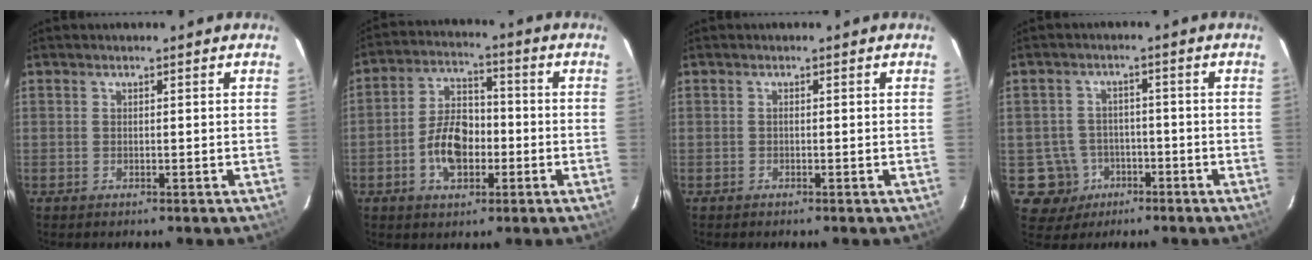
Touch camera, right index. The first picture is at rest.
{"total": 9.9, "force": [-3.0, 6.0, 7.2], "torque": [-0.141, 0.019, -0.047]}
{"total": 0.0}
{"total": 7.1, "force": [-2.8, 6.5, 0.3], "torque": [-0.023, 0.030, -0.033]}